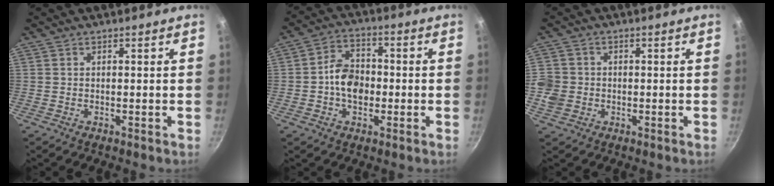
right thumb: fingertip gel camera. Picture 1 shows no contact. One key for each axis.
{"total": 8.4, "fx": -1.2, "fy": 6.1, "fz": 5.7, "tx": -0.076, "ty": 0.021, "tz": -0.031}
{"total": 5.7, "fx": -0.9, "fy": 5.2, "fz": 2.3, "tx": -0.040, "ty": 0.009, "tz": -0.017}